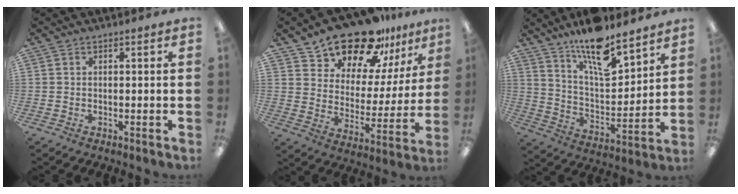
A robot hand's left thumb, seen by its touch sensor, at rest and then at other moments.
{"total": 18.3, "force": [15.6, 7.8, 5.5], "torque": [-0.100, -0.122, 0.280]}
{"total": 14.8, "force": [12.1, 4.3, 7.4], "torque": [-0.124, -0.084, 0.207]}